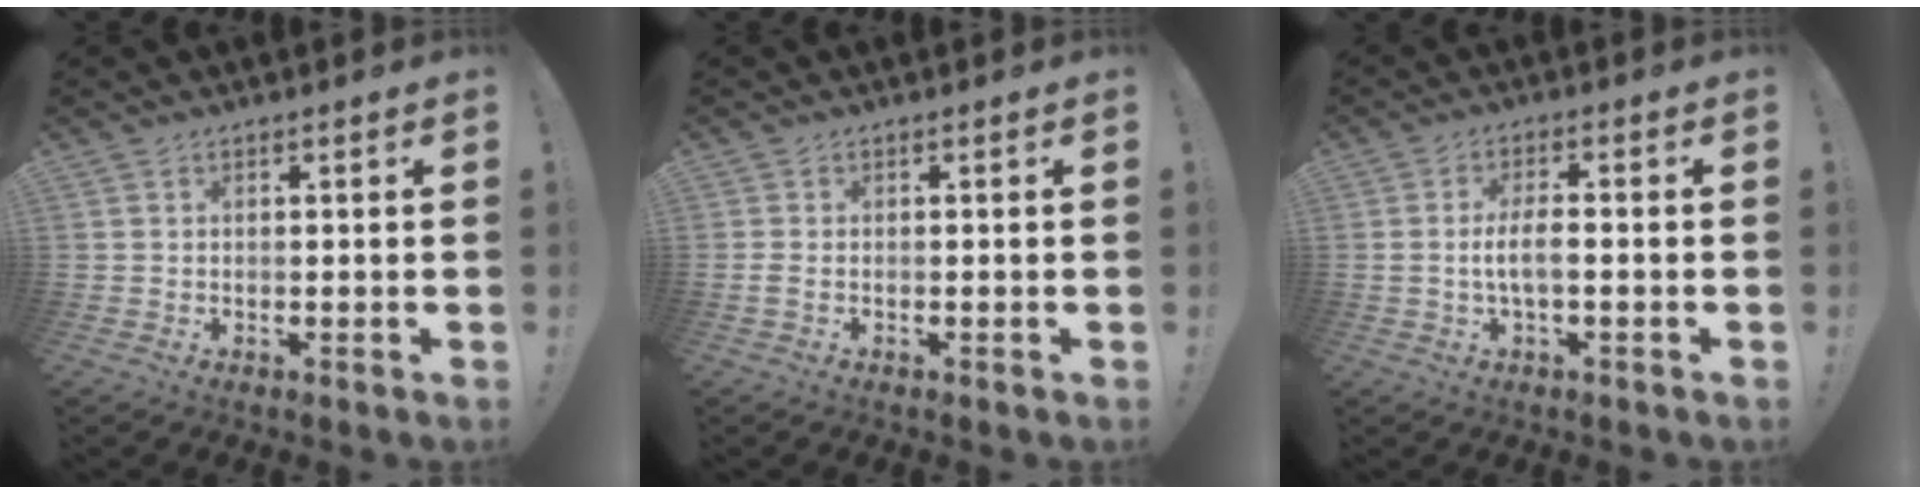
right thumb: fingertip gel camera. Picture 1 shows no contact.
{"total": 1.5, "force": [-0.4, 0.5, 1.3], "torque": [-0.021, 0.000, -0.007]}
{"total": 6.0, "force": [-1.2, 1.7, 5.6], "torque": [-0.114, 0.004, -0.022]}